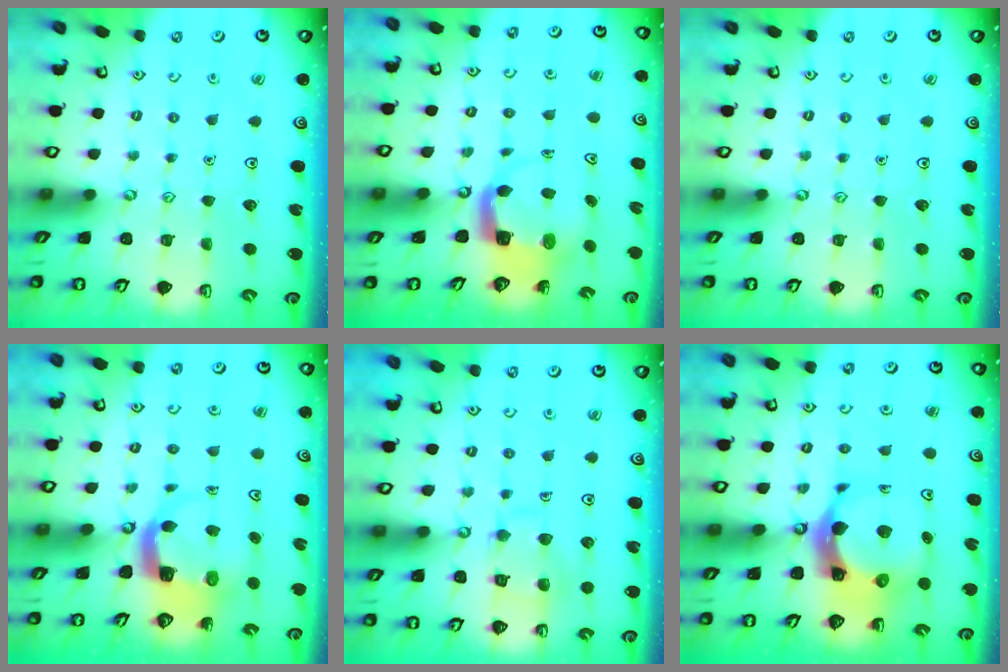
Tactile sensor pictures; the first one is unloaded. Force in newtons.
{"total": 5.2, "press": 5.1, "slide": 0.8}
{"total": 0.0}
{"total": 4.5, "press": 4.5, "slide": 0.6}
{"total": 11.7, "press": 11.6, "slide": 1.3}
{"total": 10.1, "press": 10.0, "slide": 1.4}